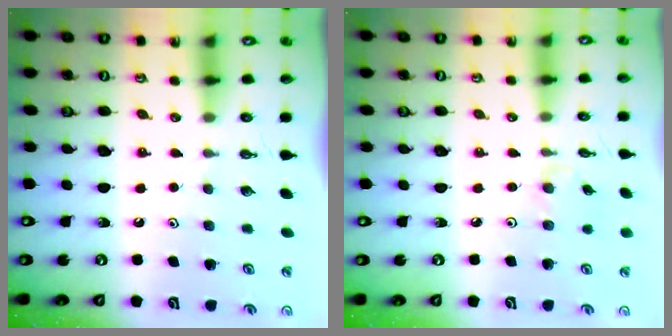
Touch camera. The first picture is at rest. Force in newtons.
{"total": 1.6, "press": 1.5, "slide": 0.4}